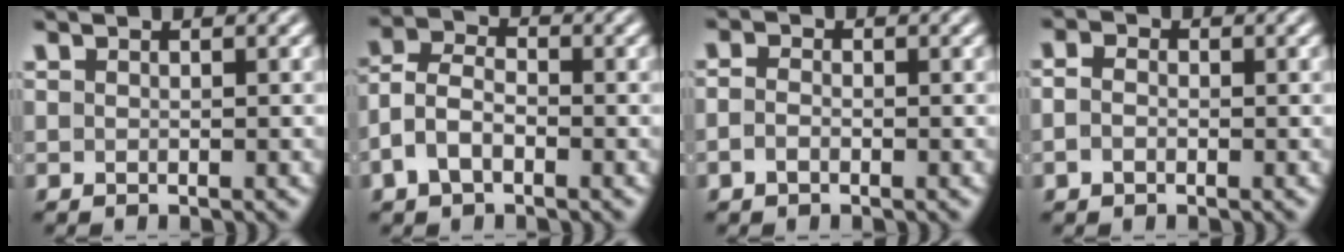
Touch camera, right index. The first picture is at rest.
{"total": 5.1, "force": [-1.3, 3.9, 3.0], "torque": [-0.076, -0.020, -0.017]}
{"total": 1.1, "force": [-0.8, 0.4, 0.6], "torque": [-0.011, -0.007, -0.014]}
{"total": 1.3, "force": [-0.5, 0.8, 0.8], "torque": [-0.015, -0.005, -0.010]}